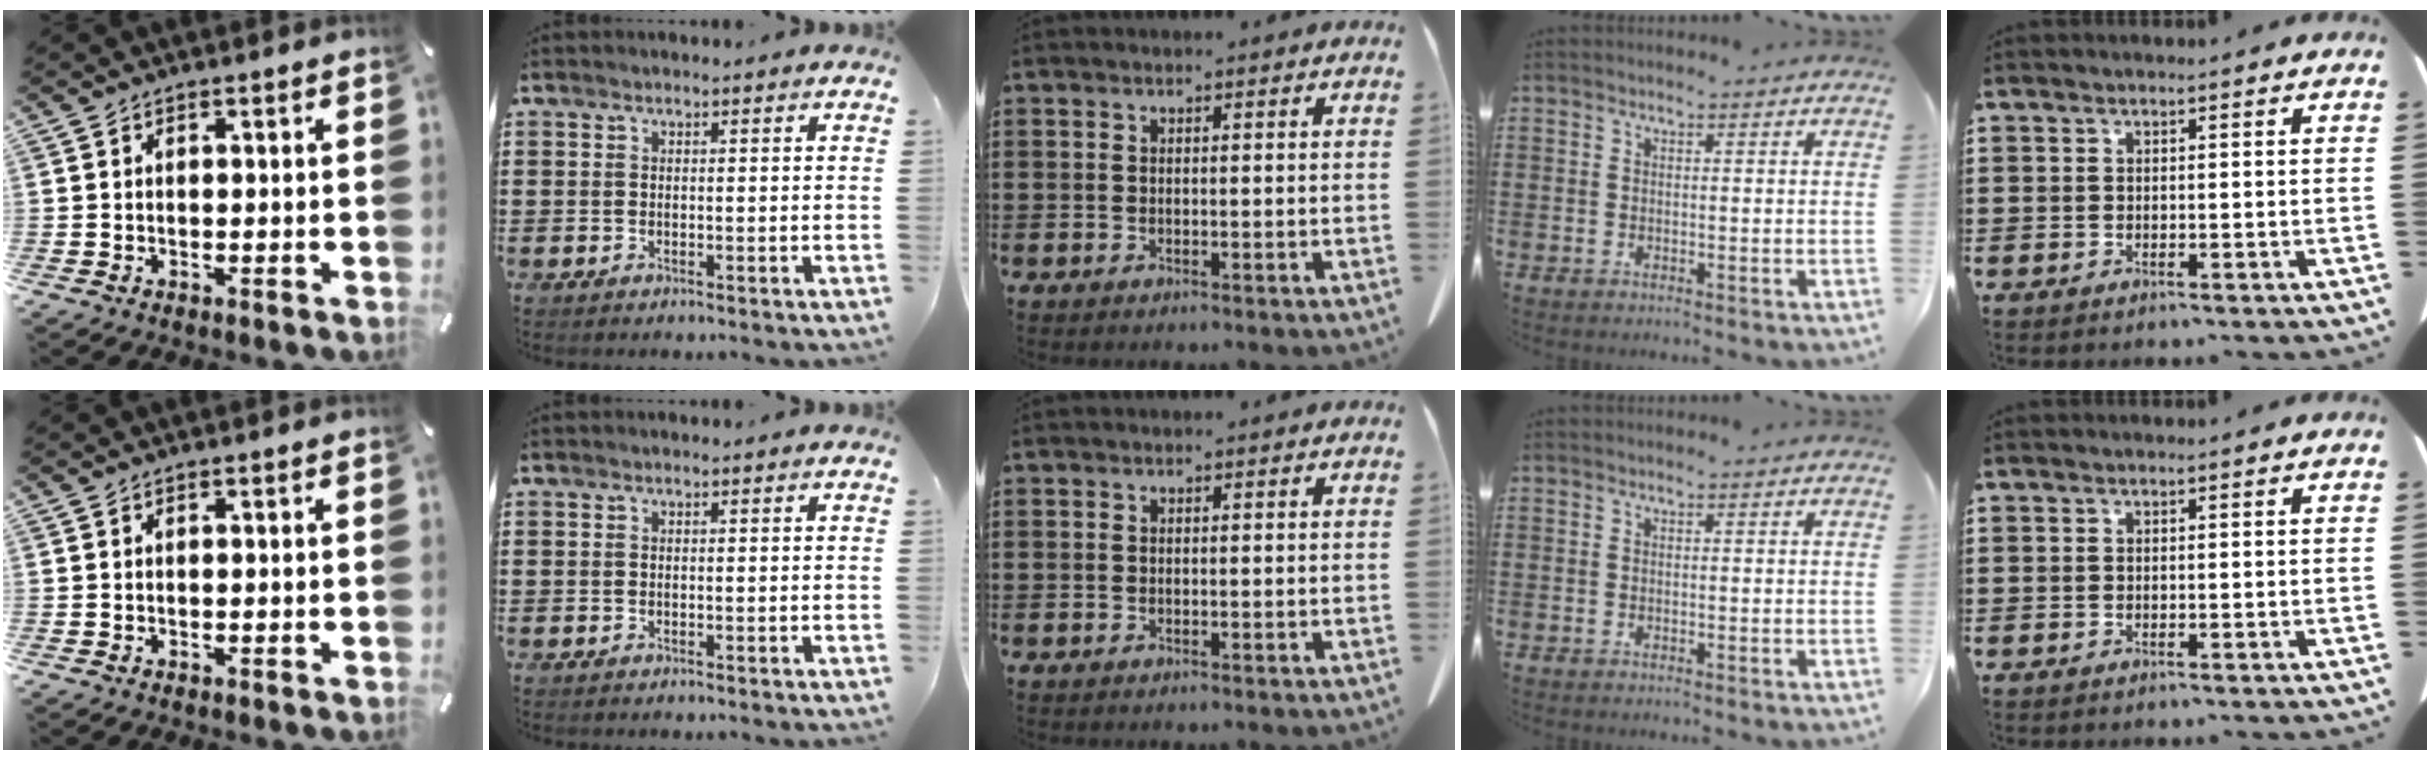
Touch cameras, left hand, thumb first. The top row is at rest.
{}